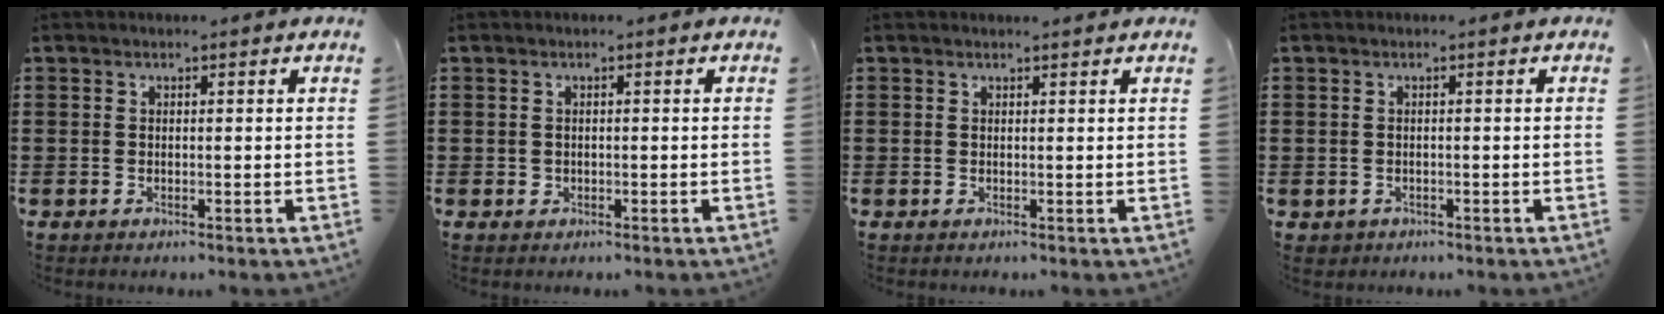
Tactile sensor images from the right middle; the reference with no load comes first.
{"total": 0.6, "force": [0.1, 0.6, 0.1], "torque": [-0.004, 0.005, 0.001]}
{"total": 0.5, "force": [0.5, 0.0, 0.1], "torque": [-0.004, 0.000, 0.010]}
{"total": 0.6, "force": [-0.3, 0.5, -0.1], "torque": [-0.001, 0.005, -0.009]}